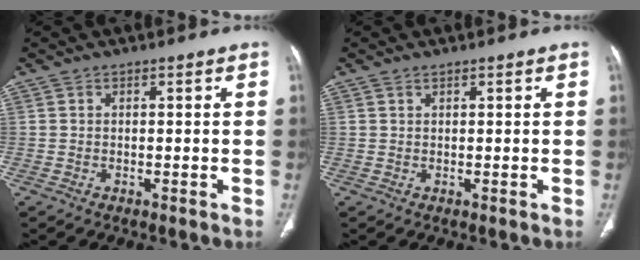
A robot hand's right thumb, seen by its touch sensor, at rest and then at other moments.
{"total": 0.5, "force": [0.5, 0.1, 0.2], "torque": [-0.009, -0.002, 0.010]}